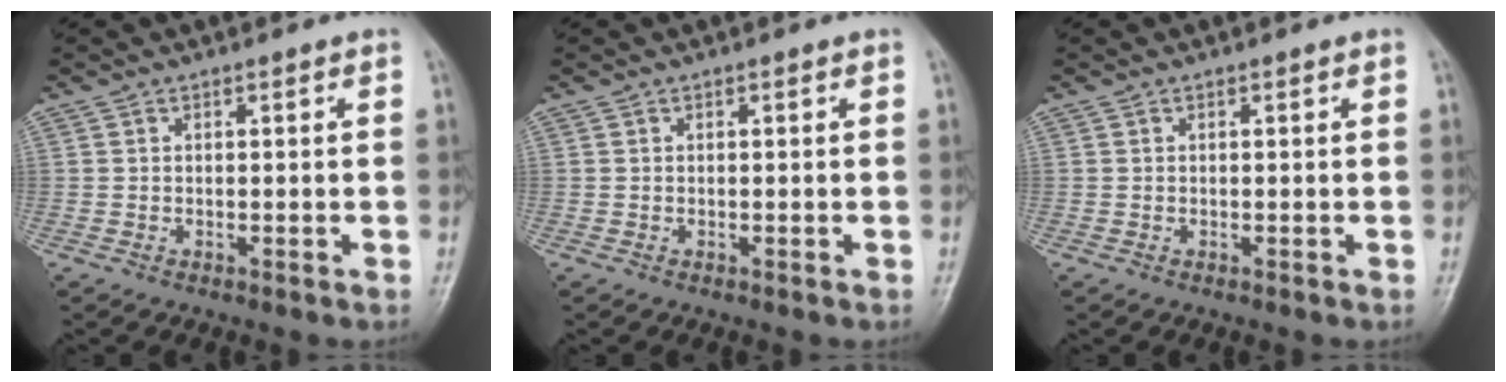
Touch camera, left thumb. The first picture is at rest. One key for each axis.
{"total": 0.0}
{"total": 0.0}